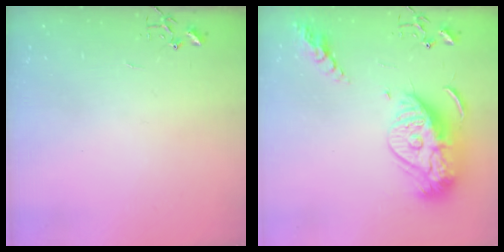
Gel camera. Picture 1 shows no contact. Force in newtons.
{"total": 18.4, "press": 18.3, "slide": 1.7}